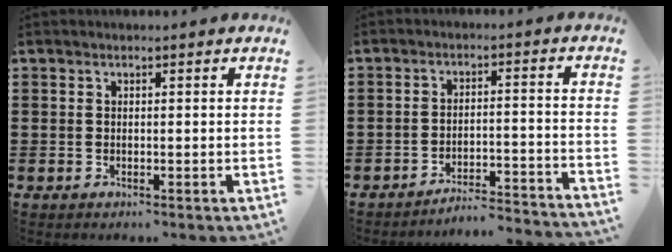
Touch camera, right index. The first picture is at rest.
{"total": 4.3, "force": [-4.2, -0.1, 0.8], "torque": [-0.019, -0.004, -0.089]}